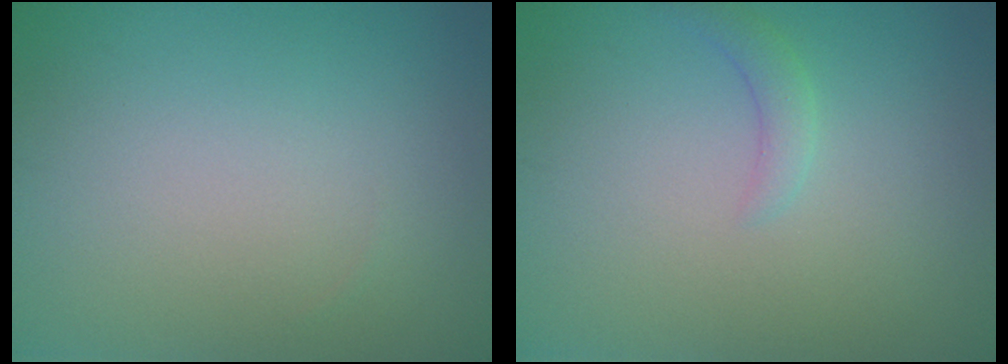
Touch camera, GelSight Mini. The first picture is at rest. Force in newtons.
{"total": 1.3, "press": 1.3, "slide": 0.1}